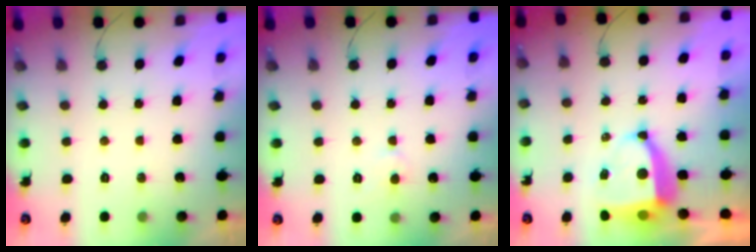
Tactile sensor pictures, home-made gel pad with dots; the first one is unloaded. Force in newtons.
{"total": 4.4, "press": 4.4, "slide": 0.3}
{"total": 9.0, "press": 8.9, "slide": 1.1}